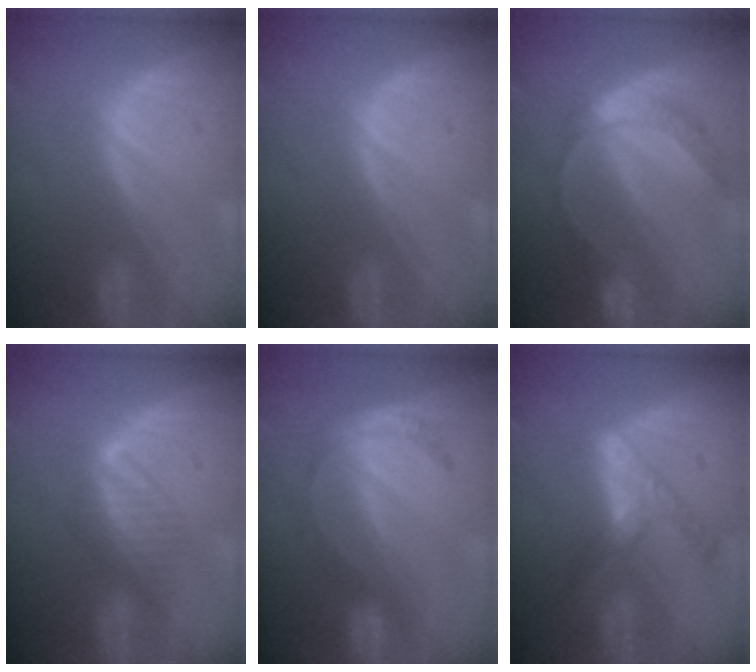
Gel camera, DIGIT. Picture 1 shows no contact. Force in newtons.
{"total": 0.0}
{"total": 7.6, "press": 6.4, "slide": 4.2}
{"total": 4.1, "press": 4.1, "slide": 0.8}
{"total": 5.6, "press": 4.8, "slide": 2.8}
{"total": 6.0, "press": 5.6, "slide": 2.4}